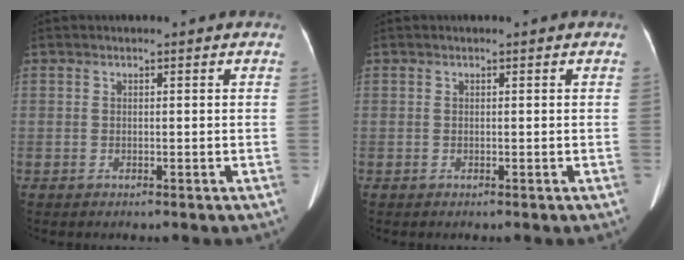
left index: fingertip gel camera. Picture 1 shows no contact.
{"total": 0.0}